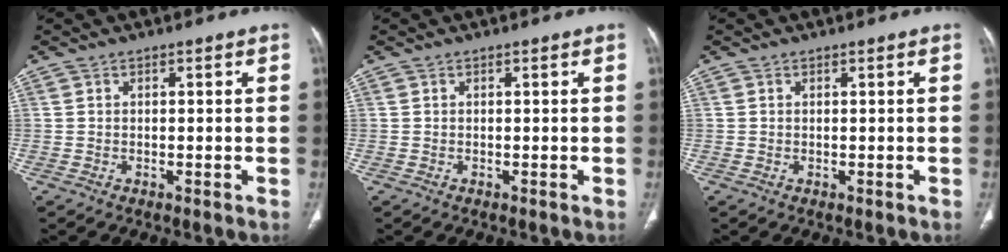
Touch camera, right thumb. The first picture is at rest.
{"total": 0.0}
{"total": 0.0}